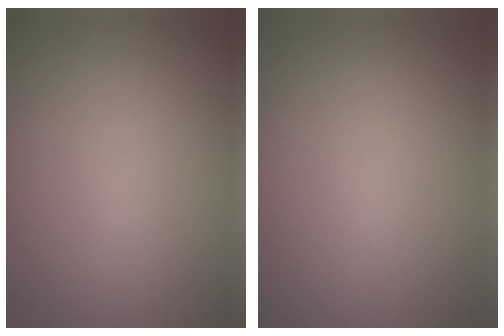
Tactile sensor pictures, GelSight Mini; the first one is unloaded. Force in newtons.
{"total": 0.0}